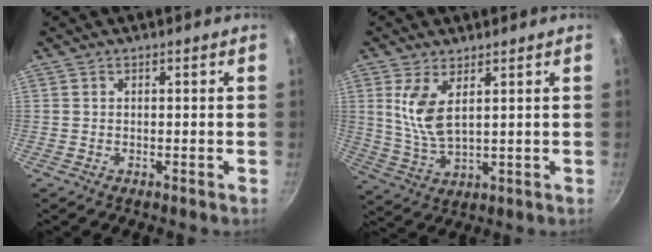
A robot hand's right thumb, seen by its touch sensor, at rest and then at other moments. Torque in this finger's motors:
{"motor_torque": [-0.57, 0.90, 0.96, 0.63, 0.05]}